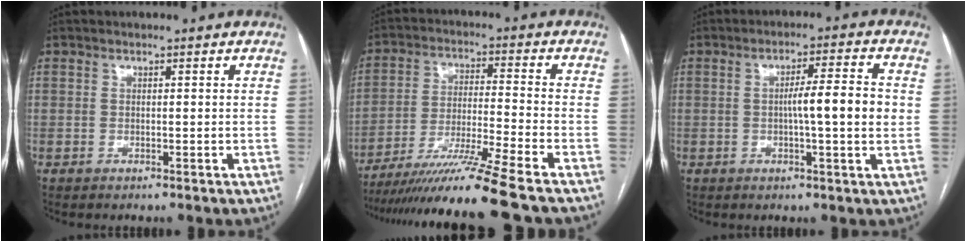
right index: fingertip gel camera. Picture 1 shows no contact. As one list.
[{"total": 15.1, "force": [-12.3, -3.0, 8.2], "torque": [-0.141, -0.032, -0.208]}, {"total": 7.4, "force": [0.0, 0.2, 7.4], "torque": [-0.112, 0.009, -0.003]}]